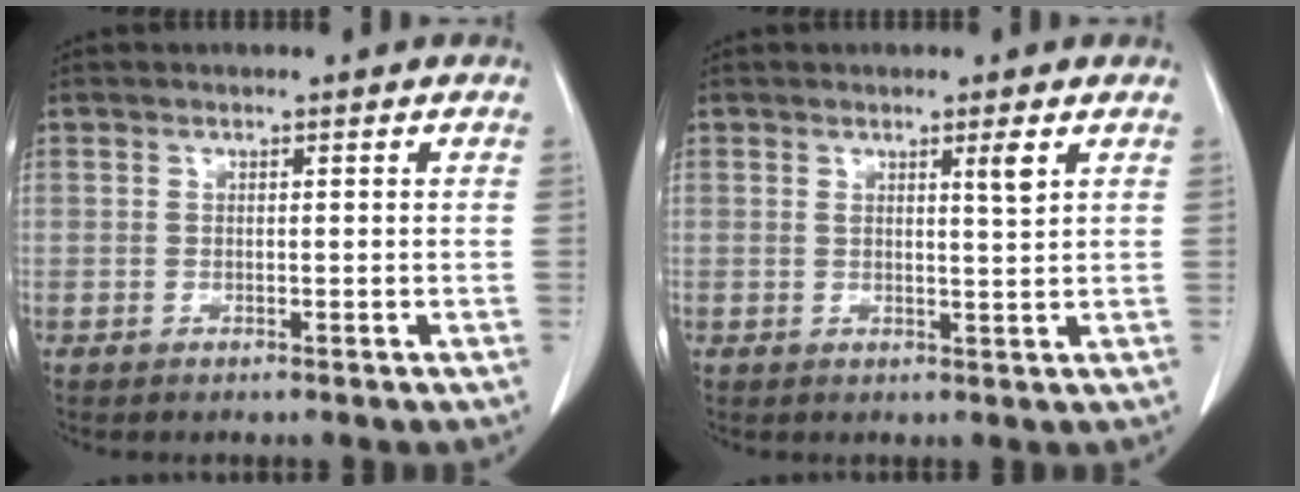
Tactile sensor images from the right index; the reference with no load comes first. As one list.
[{"total": 2.4, "force": [1.3, -0.2, 2.0], "torque": [-0.034, -0.006, 0.021]}]